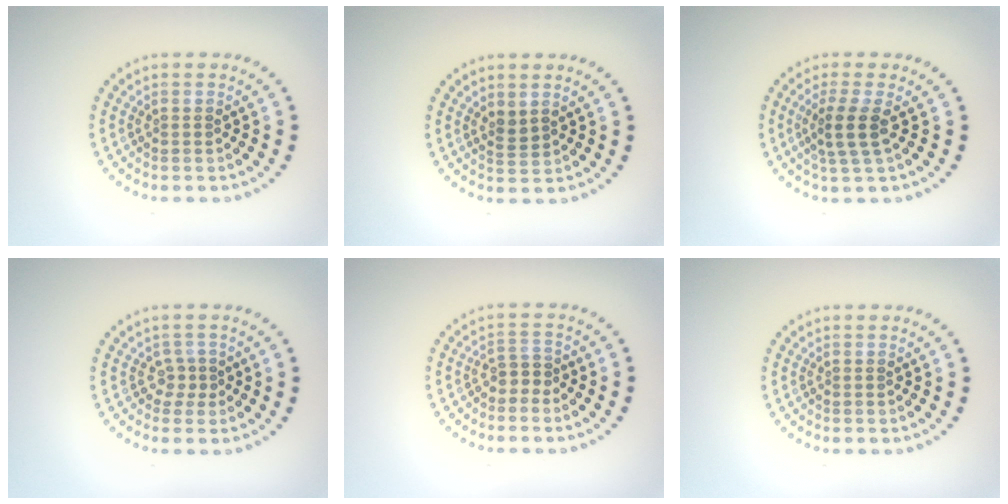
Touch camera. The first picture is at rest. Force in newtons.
{"total": 1.2, "press": 1.0, "slide": 0.7}
{"total": 2.6, "press": 2.1, "slide": 1.6}
{"total": 1.5, "press": 1.0, "slide": 1.2}
{"total": 1.5, "press": 1.2, "slide": 0.9}
{"total": 0.0}